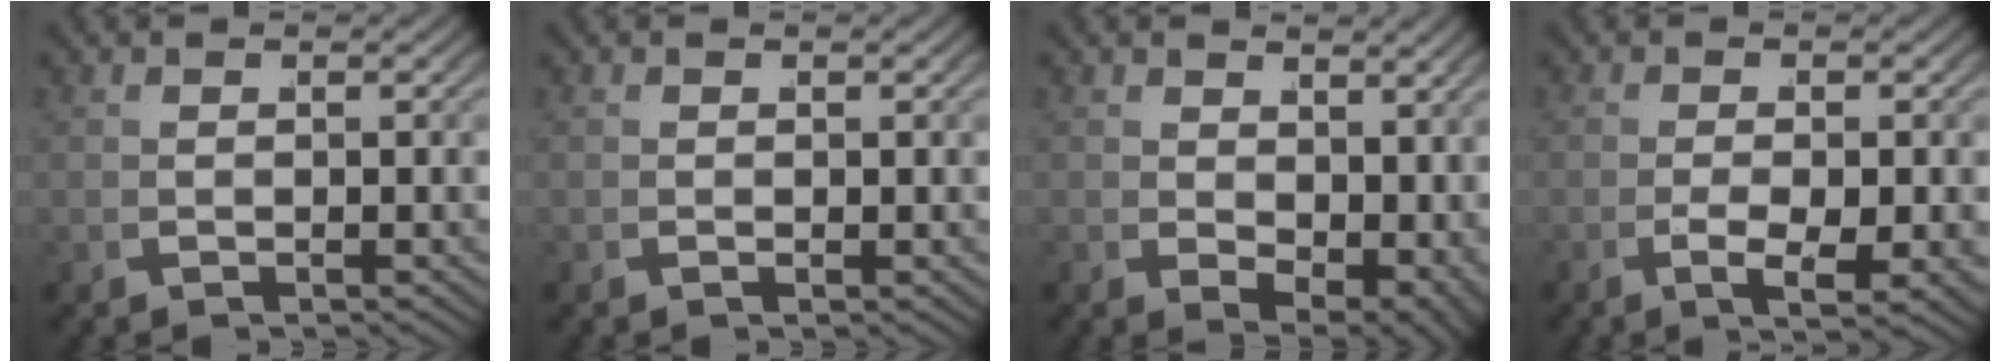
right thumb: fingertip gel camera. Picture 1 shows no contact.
{"total": 0.0}
{"total": 5.1, "force": [0.3, 3.3, 3.9], "torque": [-0.063, -0.035, 0.030]}
{"total": 4.5, "force": [-1.2, 1.8, 4.0], "torque": [-0.072, -0.015, -0.013]}